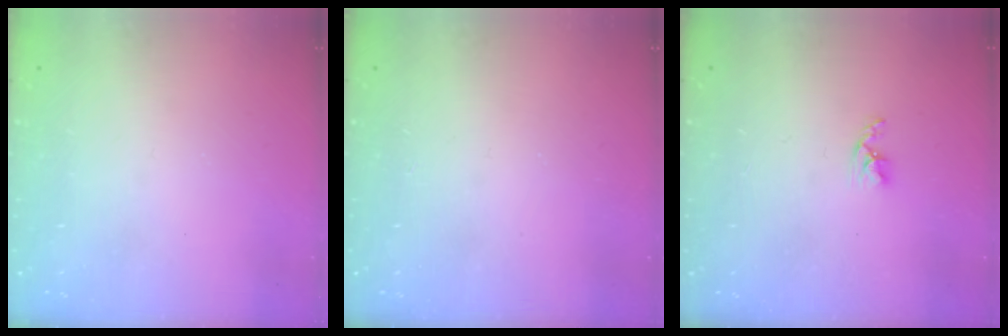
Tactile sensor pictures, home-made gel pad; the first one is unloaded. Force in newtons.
{"total": 1.7, "press": 1.7, "slide": 0.2}
{"total": 2.7, "press": 2.7, "slide": 0.5}